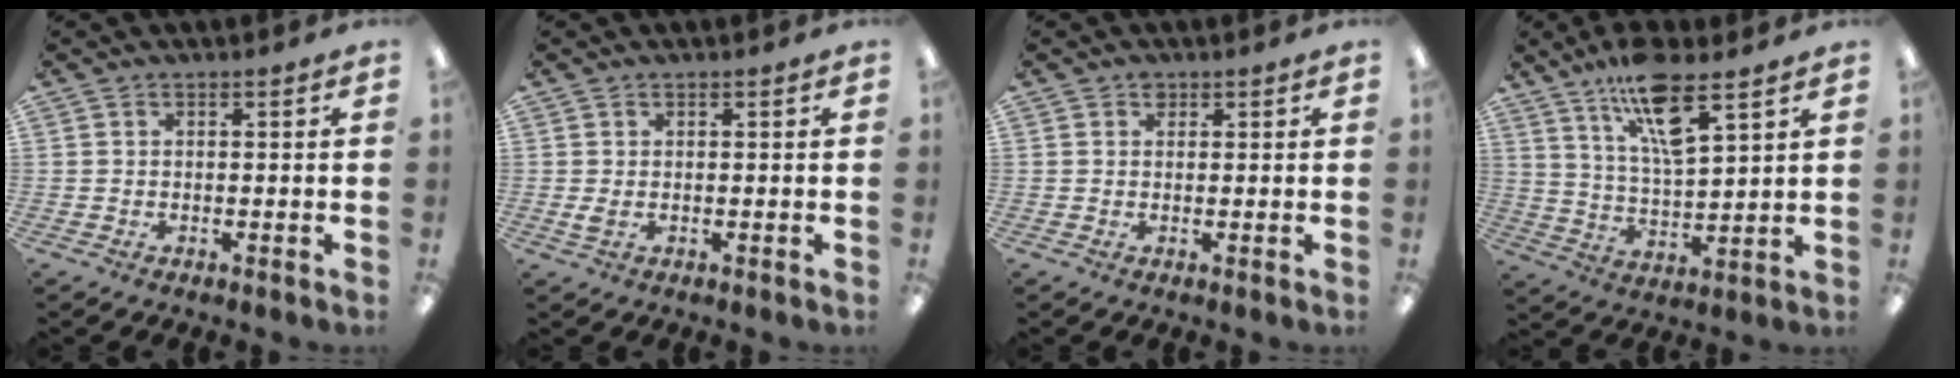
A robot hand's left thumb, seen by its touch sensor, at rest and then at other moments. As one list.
[{"total": 1.7, "force": [0.1, 0.8, 1.5], "torque": [-0.036, 0.000, 0.000]}, {"total": 1.3, "force": [0.8, 0.9, 0.4], "torque": [-0.001, -0.001, 0.013]}, {"total": 13.6, "force": [9.2, 3.9, 9.2], "torque": [-0.158, -0.040, 0.156]}]